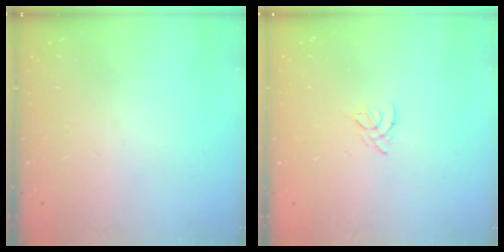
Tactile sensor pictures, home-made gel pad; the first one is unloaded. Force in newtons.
{"total": 2.5, "press": 2.4, "slide": 0.6}